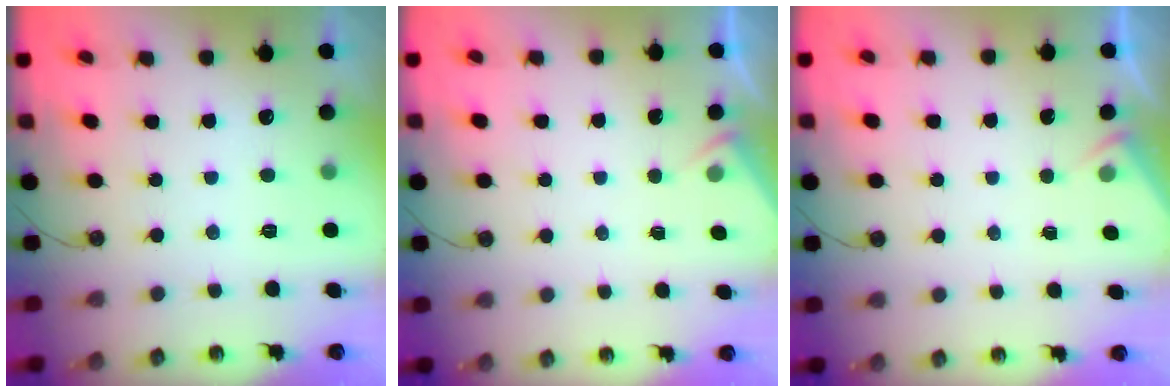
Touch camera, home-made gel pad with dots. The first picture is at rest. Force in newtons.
{"total": 3.4, "press": 3.3, "slide": 0.5}
{"total": 3.4, "press": 3.3, "slide": 0.5}